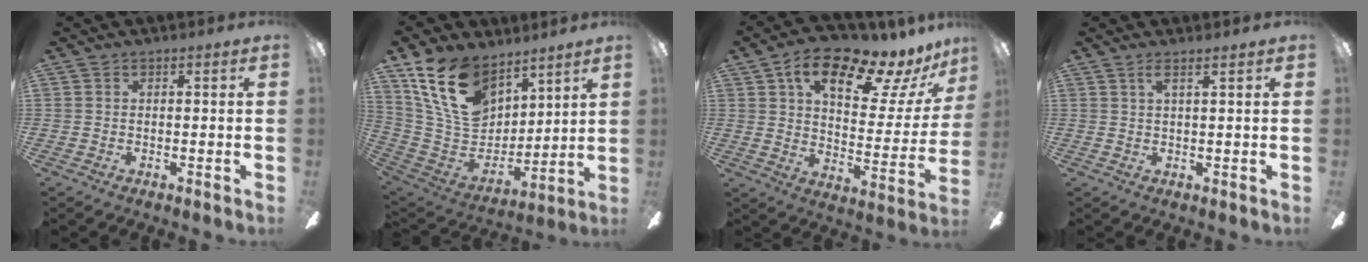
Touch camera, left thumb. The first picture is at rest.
{"total": 19.5, "force": [11.6, 11.9, 10.2], "torque": [-0.220, -0.043, 0.218]}
{"total": 17.3, "force": [12.1, 6.3, 10.6], "torque": [-0.168, -0.075, 0.197]}
{"total": 2.5, "force": [1.6, 0.0, 1.9], "torque": [-0.042, 0.000, 0.027]}